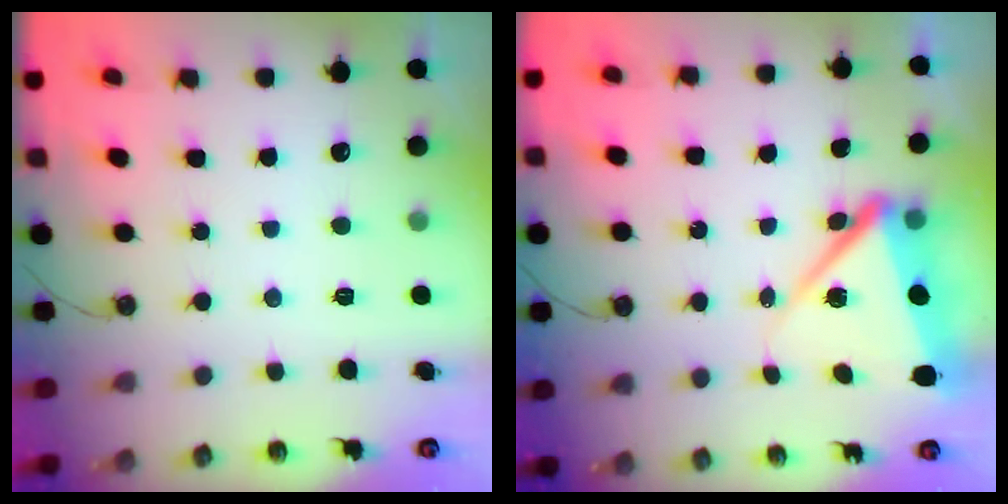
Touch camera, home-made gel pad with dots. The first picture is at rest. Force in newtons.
{"total": 9.5, "press": 9.3, "slide": 1.6}